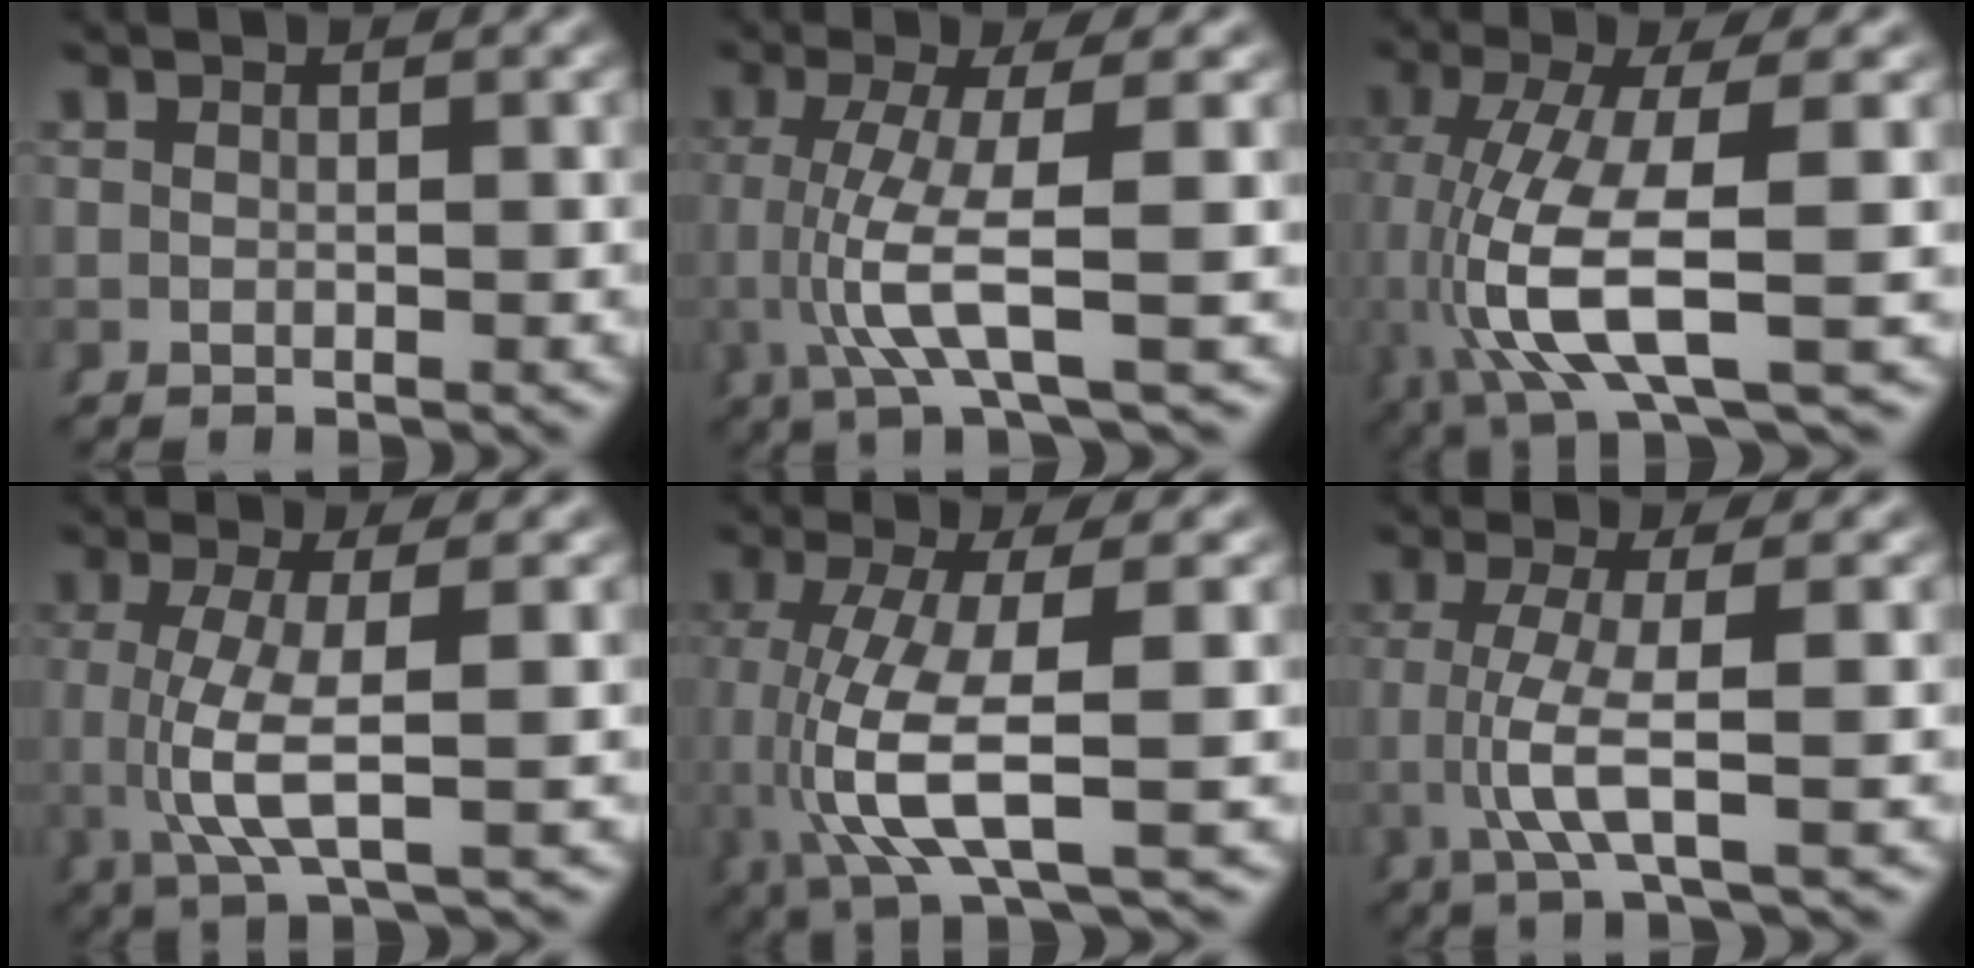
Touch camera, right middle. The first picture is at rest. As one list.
[{"total": 6.0, "force": [0.1, 0.6, 5.9], "torque": [-0.124, -0.016, 0.013]}, {"total": 8.8, "force": [-0.3, 3.2, 8.2], "torque": [-0.172, -0.023, 0.014]}, {"total": 4.9, "force": [0.1, 0.5, 4.9], "torque": [-0.102, -0.015, 0.012]}, {"total": 7.6, "force": [-0.2, 2.5, 7.2], "torque": [-0.155, -0.022, 0.013]}, {"total": 4.3, "force": [0.1, -0.2, 4.3], "torque": [-0.091, -0.014, 0.011]}]